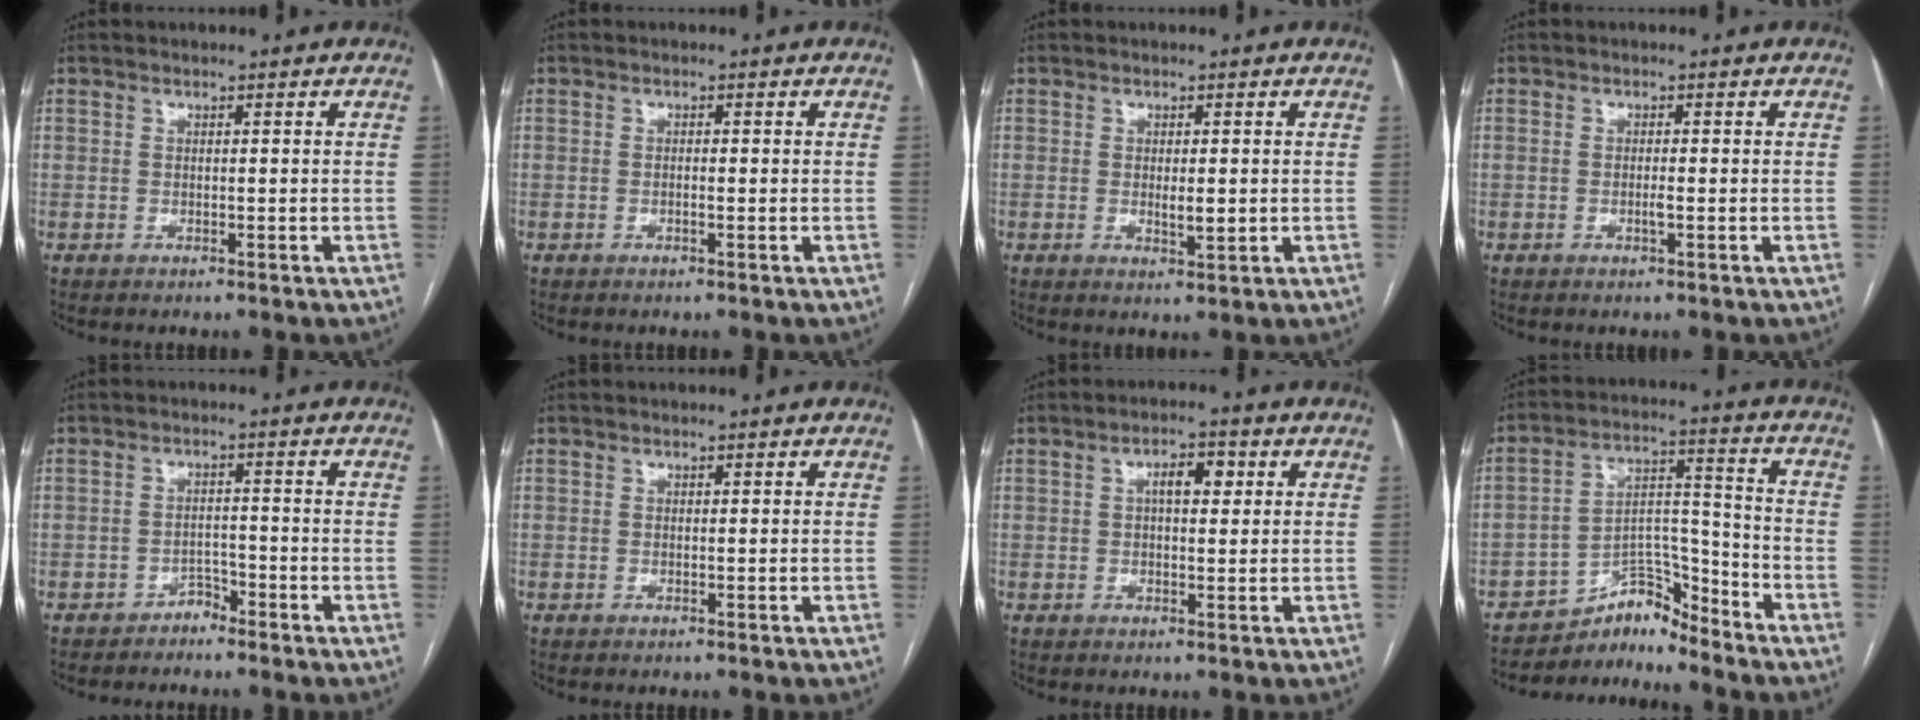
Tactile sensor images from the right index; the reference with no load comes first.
{"total": 0.8, "force": [-0.2, 0.2, 0.7], "torque": [-0.014, 0.000, -0.003]}
{"total": 2.6, "force": [0.0, 0.8, 2.4], "torque": [-0.040, -0.005, 0.002]}
{"total": 1.2, "force": [-0.3, 0.2, 1.1], "torque": [-0.023, -0.001, -0.006]}
{"total": 2.1, "force": [-1.9, 0.9, 0.2], "torque": [0.002, 0.004, -0.031]}
{"total": 0.0}
{"total": 4.2, "force": [1.2, 1.8, 3.6], "torque": [-0.061, 0.013, 0.017]}
{"total": 7.1, "force": [-6.9, 1.4, -0.1], "torque": [0.013, 0.052, -0.120]}